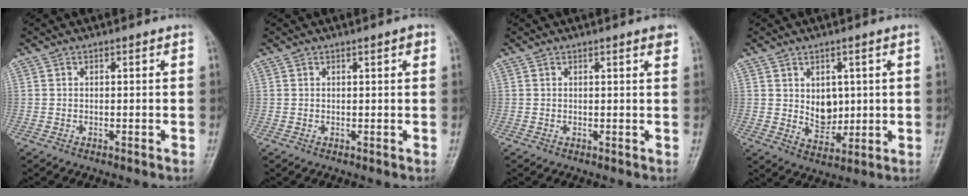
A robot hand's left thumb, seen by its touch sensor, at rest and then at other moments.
{"total": 1.4, "force": [0.7, 0.3, 1.2], "torque": [-0.016, 0.000, 0.009]}
{"total": 1.7, "force": [1.1, 0.1, 1.3], "torque": [-0.017, -0.004, 0.012]}
{"total": 6.2, "force": [1.1, 4.6, 4.0], "torque": [-0.037, -0.016, 0.031]}